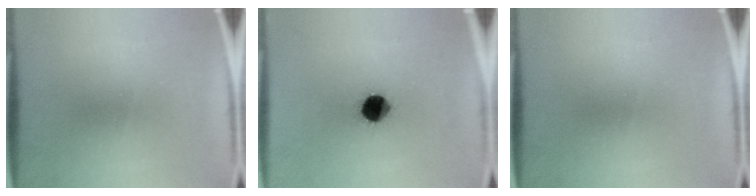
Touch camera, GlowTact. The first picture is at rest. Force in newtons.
{"total": 8.5}
{"total": 0.0}